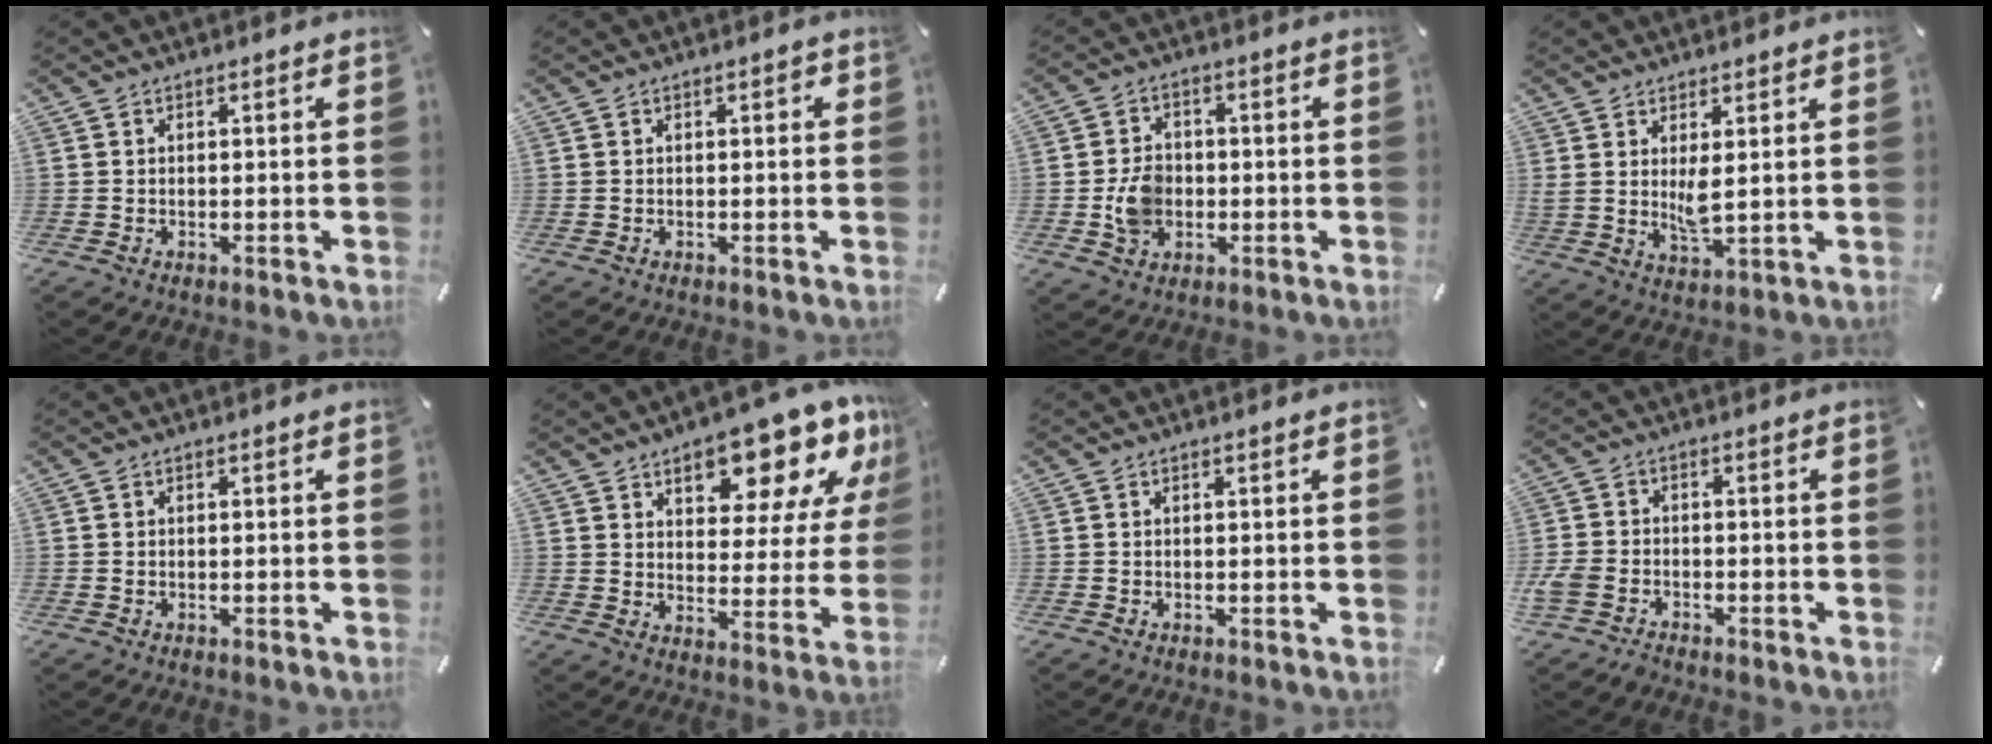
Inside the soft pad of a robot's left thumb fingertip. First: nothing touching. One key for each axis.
{"total": 0.7, "fx": 0.1, "fy": 0.4, "fz": 0.6, "tx": -0.011, "ty": 0.005, "tz": 0.000}
{"total": 7.2, "fx": -1.2, "fy": 6.0, "fz": 3.7, "tx": -0.070, "ty": 0.003, "tz": -0.022}
{"total": 5.1, "fx": 2.0, "fy": 1.6, "fz": 4.4, "tx": -0.088, "ty": -0.015, "tz": 0.034}
{"total": 0.0}
{"total": 16.3, "fx": 11.7, "fy": 7.3, "fz": 8.6, "tx": -0.112, "ty": -0.080, "tz": 0.196}
{"total": 0.0}
{"total": 4.2, "fx": -2.8, "fy": 2.7, "fz": 1.7, "tx": -0.045, "ty": 0.011, "tz": -0.056}